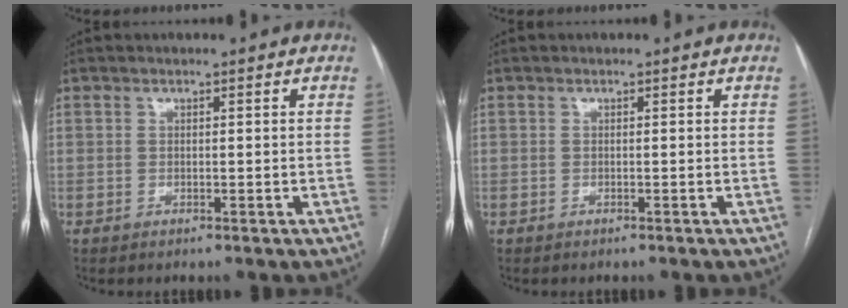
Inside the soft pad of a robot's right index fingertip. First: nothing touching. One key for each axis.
{"total": 0.0}